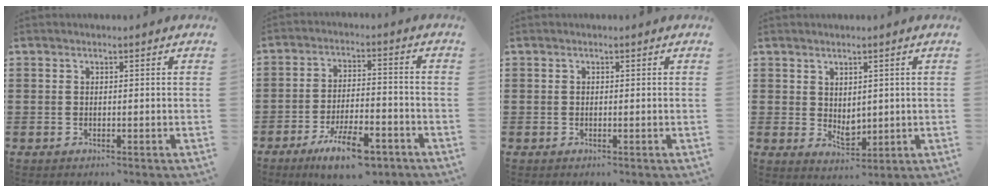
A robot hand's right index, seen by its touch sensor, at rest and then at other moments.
{"total": 9.2, "force": [-6.3, 2.4, 6.3], "torque": [-0.115, 0.008, -0.114]}
{"total": 0.0}
{"total": 3.1, "force": [1.8, 2.1, 1.4], "torque": [-0.025, -0.004, 0.033]}